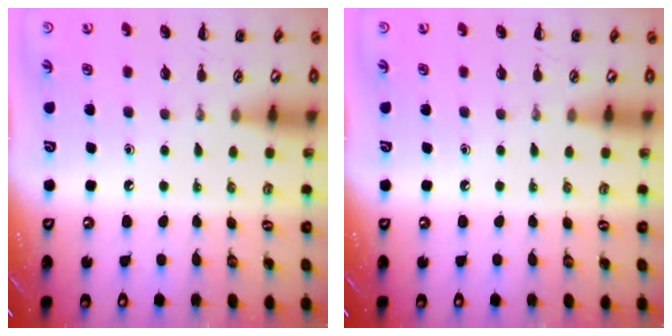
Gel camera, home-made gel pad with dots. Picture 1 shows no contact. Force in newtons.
{"total": 0.0}